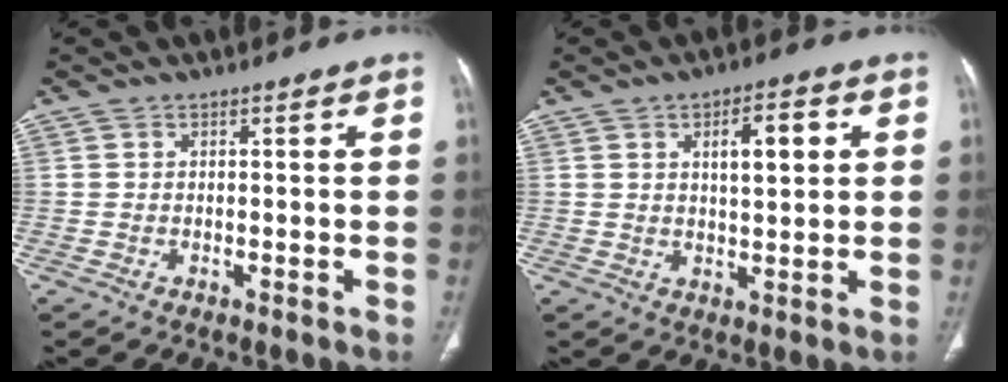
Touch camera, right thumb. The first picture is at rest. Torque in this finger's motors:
{"motor_torque": [-0.86, 0.72, 0.82, 0.40, 0.08]}